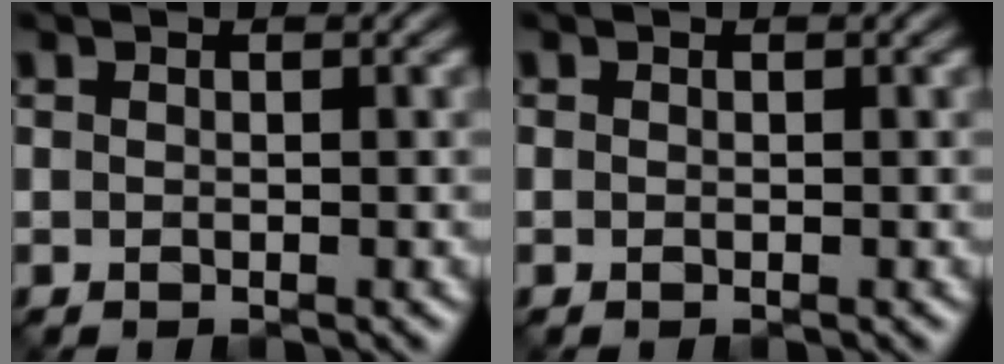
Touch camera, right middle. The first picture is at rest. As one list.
[{"total": 0.7, "force": [-0.4, -0.3, -0.5], "torque": [0.007, -0.001, -0.003]}]